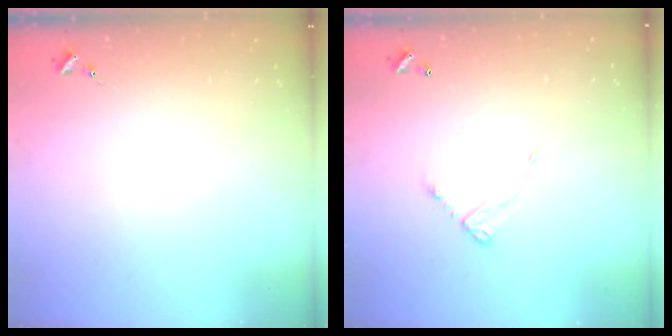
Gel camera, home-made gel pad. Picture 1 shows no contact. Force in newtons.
{"total": 5.8, "press": 5.8, "slide": 0.3}